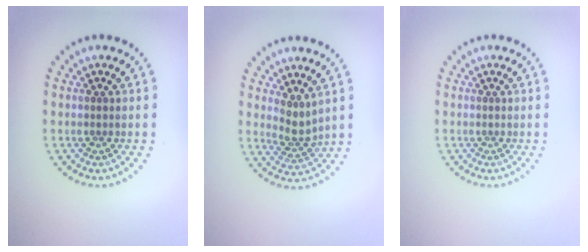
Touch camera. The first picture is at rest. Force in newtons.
{"total": 2.3, "press": 1.6, "slide": 1.6}
{"total": 0.0}